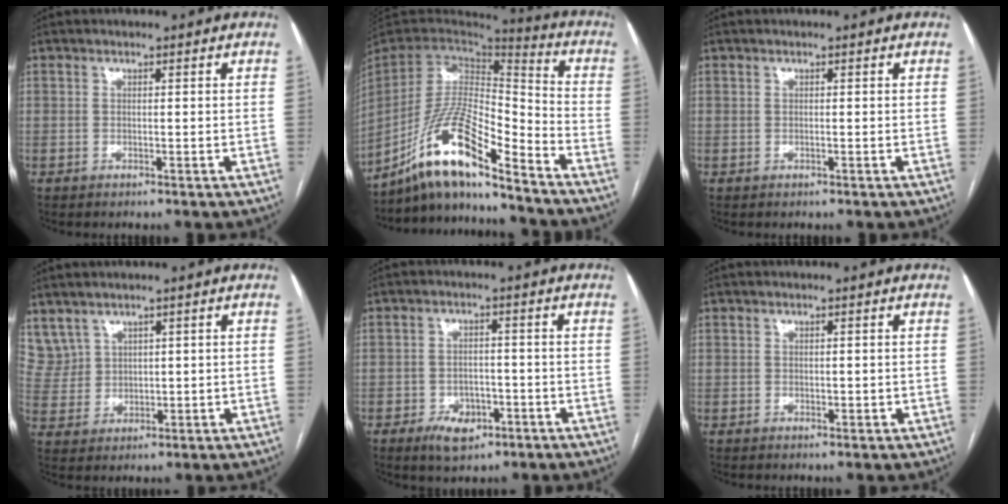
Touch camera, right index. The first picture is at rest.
{"total": 15.3, "force": [-11.4, 2.1, 9.9], "torque": [-0.197, 0.009, -0.211]}
{"total": 0.0}
{"total": 7.0, "force": [4.3, 5.3, 1.2], "torque": [-0.044, 0.024, 0.107]}
{"total": 5.1, "force": [-2.7, 3.2, 2.9], "torque": [-0.046, 0.005, -0.034]}
{"total": 1.1, "force": [0.0, 0.8, 0.7], "torque": [-0.013, 0.003, 0.004]}